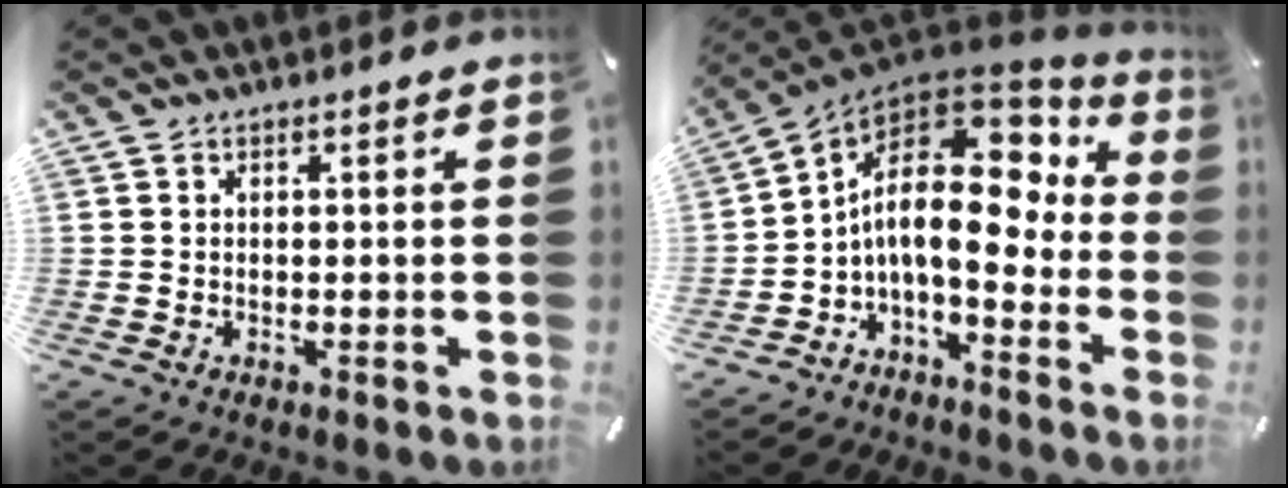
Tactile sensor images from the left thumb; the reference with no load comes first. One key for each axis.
{"total": 15.9, "fx": 1.6, "fy": 8.1, "fz": 13.6, "tx": -0.242, "ty": -0.025, "tz": 0.027}